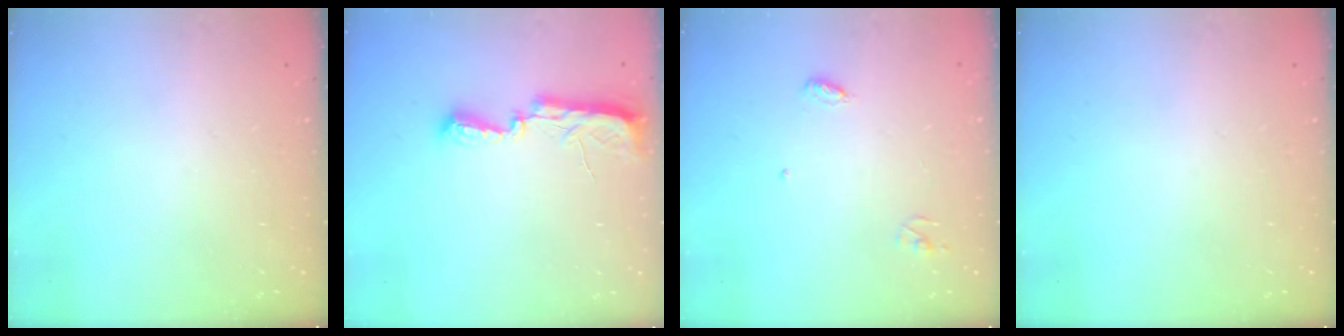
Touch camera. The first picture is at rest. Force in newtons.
{"total": 7.7, "press": 7.7, "slide": 0.7}
{"total": 3.6, "press": 3.6, "slide": 0.3}
{"total": 0.0}